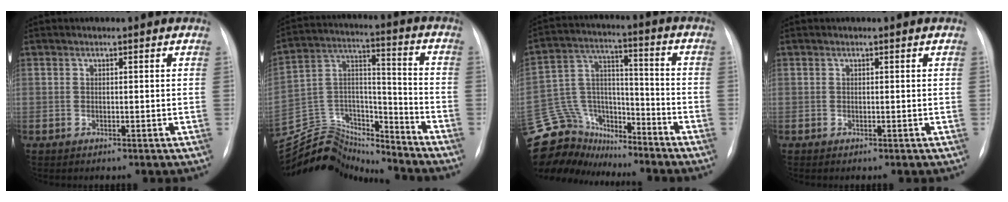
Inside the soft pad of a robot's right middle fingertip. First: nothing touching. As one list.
[{"total": 17.6, "force": [-17.1, 3.7, 1.9], "torque": [-0.038, 0.064, -0.285]}, {"total": 18.8, "force": [-16.7, 7.6, 4.3], "torque": [-0.109, 0.055, -0.277]}, {"total": 0.0}]